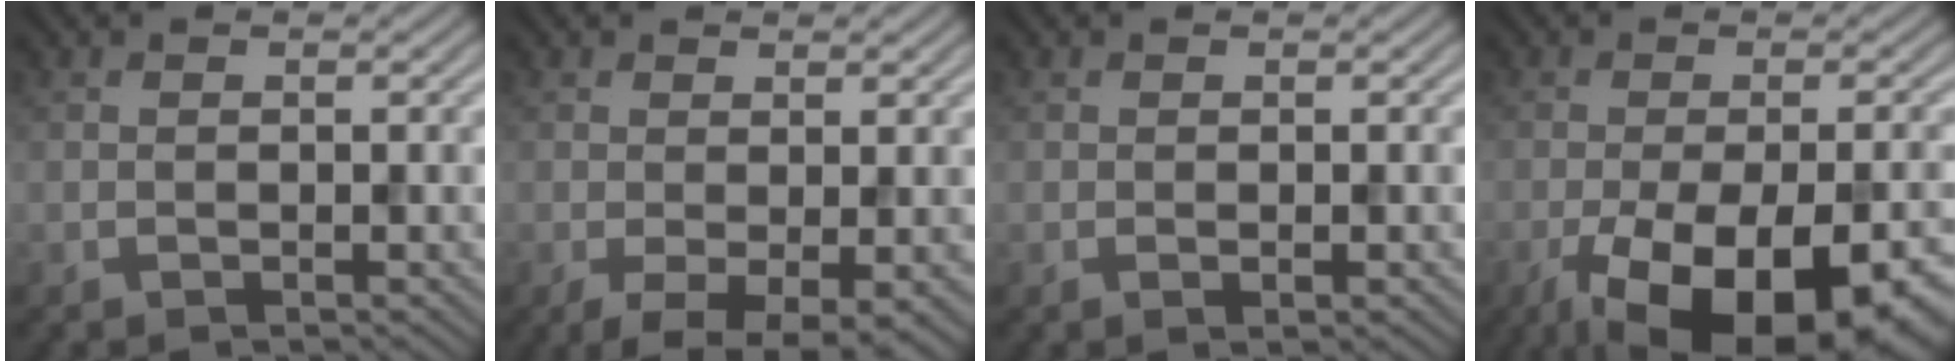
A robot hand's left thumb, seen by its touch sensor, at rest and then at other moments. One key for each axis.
{"total": 4.9, "fx": -1.6, "fy": 1.9, "fz": 4.2, "tx": -0.077, "ty": -0.011, "tz": -0.024}
{"total": 0.9, "fx": -0.2, "fy": 0.2, "fz": 0.8, "tx": -0.016, "ty": -0.005, "tz": -0.003}
{"total": 17.7, "fx": -9.9, "fy": 7.5, "fz": 12.5, "tx": -0.182, "ty": -0.047, "tz": -0.118}